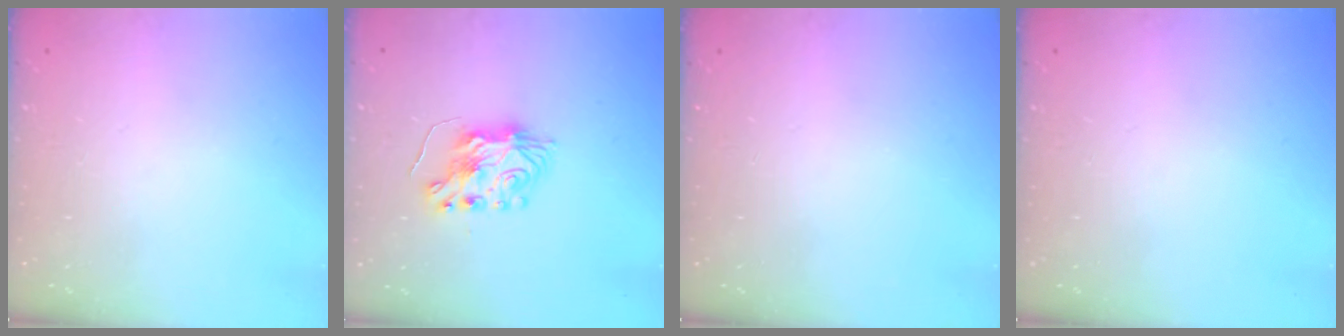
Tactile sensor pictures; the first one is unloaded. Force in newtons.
{"total": 7.5, "press": 7.5, "slide": 0.6}
{"total": 0.0}
{"total": 0.0}